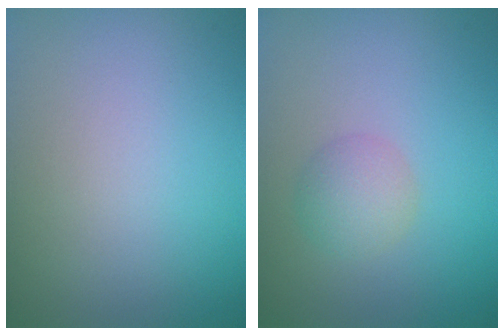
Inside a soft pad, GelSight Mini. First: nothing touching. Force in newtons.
{"total": 2.2, "press": 2.2, "slide": 0.1}